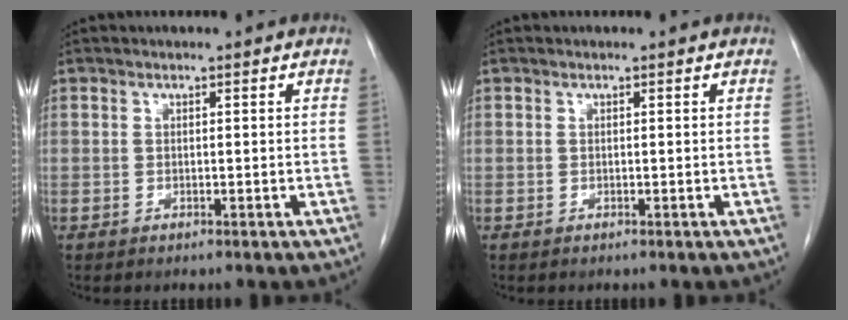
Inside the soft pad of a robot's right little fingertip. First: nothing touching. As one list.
[{"total": 0.0}]